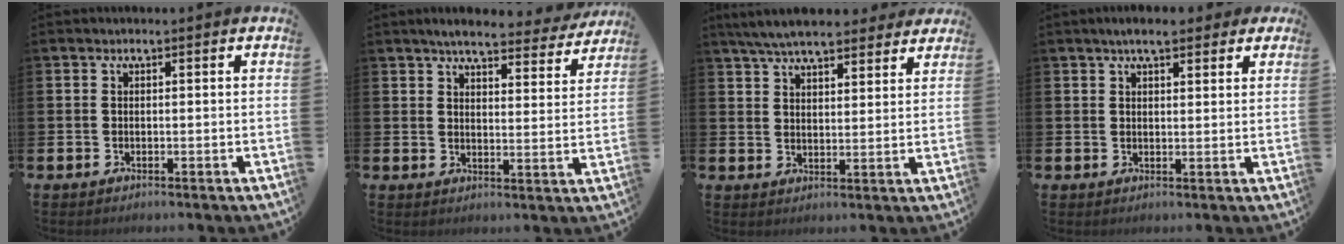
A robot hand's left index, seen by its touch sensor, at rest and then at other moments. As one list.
[{"total": 5.5, "force": [5.1, 0.9, 1.9], "torque": [-0.042, -0.029, 0.086]}, {"total": 7.1, "force": [6.7, 1.5, 2.1], "torque": [-0.057, -0.024, 0.121]}, {"total": 4.0, "force": [3.3, 1.2, 1.8], "torque": [-0.031, -0.005, 0.058]}]